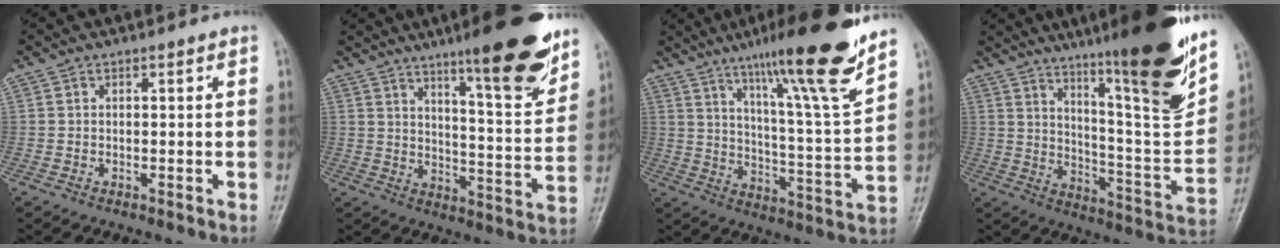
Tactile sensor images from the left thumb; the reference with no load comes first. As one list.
[{"total": 17.0, "force": [11.4, 3.1, 12.2], "torque": [-0.145, -0.070, 0.171]}, {"total": 20.4, "force": [14.4, 1.4, 14.4], "torque": [-0.197, -0.073, 0.227]}, {"total": 25.4, "force": [16.0, 3.6, 19.4], "torque": [-0.266, -0.076, 0.249]}]